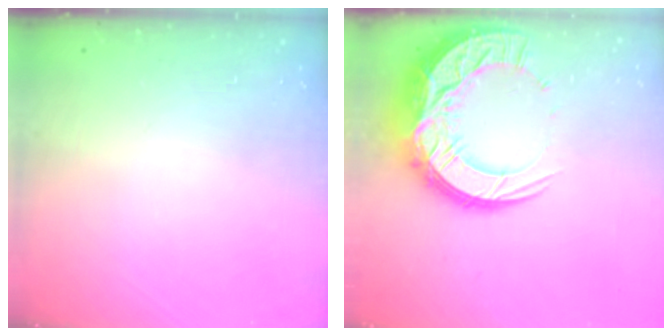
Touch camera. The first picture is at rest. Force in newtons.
{"total": 22.3, "press": 22.2, "slide": 1.9}